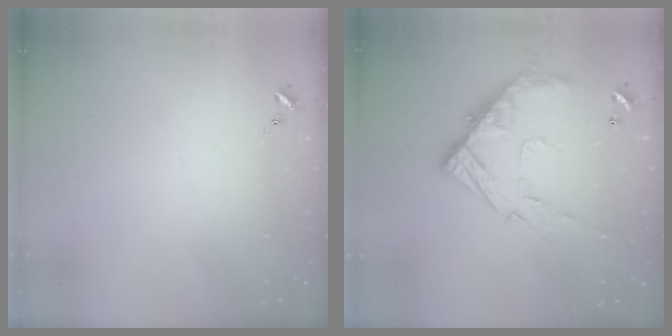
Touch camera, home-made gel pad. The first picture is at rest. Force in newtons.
{"total": 15.6, "press": 15.5, "slide": 1.2}